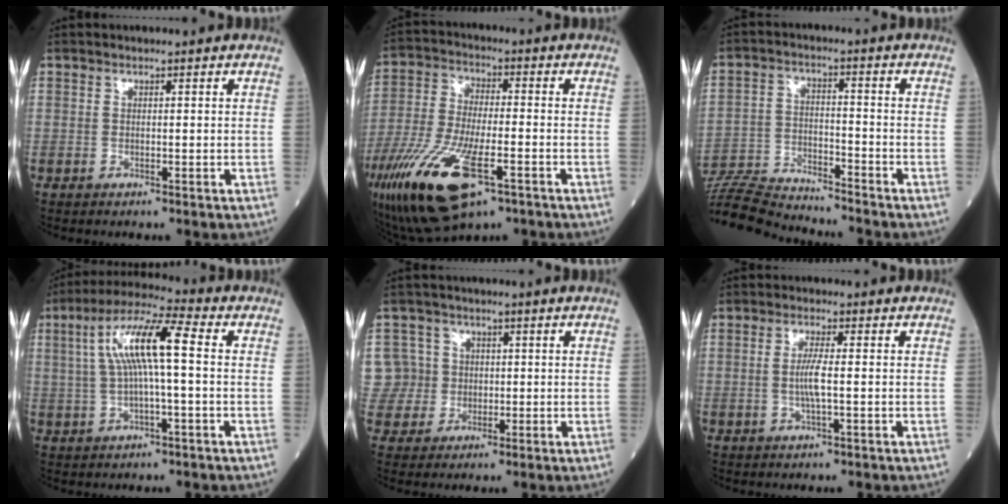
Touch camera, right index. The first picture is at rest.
{"total": 18.3, "force": [-9.2, 5.8, 14.8], "torque": [-0.325, -0.037, -0.162]}
{"total": 12.2, "force": [-12.0, 0.0, 2.2], "torque": [-0.040, 0.000, -0.217]}
{"total": 10.9, "force": [1.3, 1.2, 10.7], "torque": [-0.207, 0.028, 0.022]}
{"total": 7.7, "force": [0.9, 7.6, 0.4], "torque": [-0.016, 0.033, 0.027]}
{"total": 3.5, "force": [-0.3, 0.2, 3.4], "torque": [-0.072, -0.004, -0.006]}